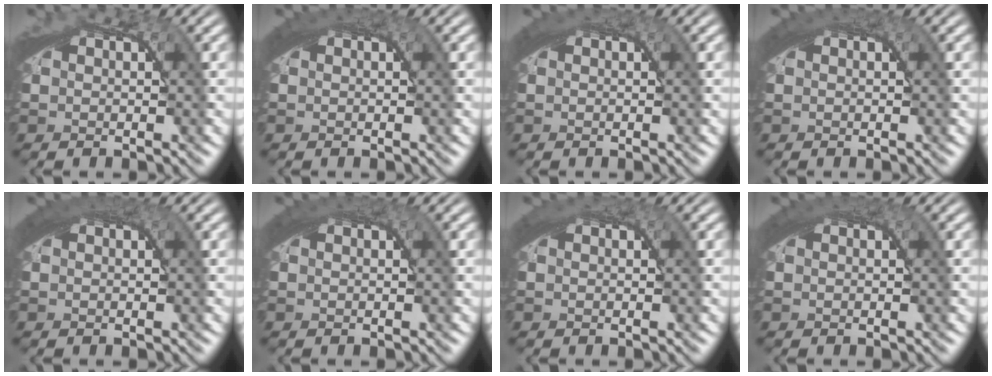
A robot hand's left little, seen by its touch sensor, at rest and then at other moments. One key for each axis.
{"total": 2.6, "fx": 1.3, "fy": 0.7, "fz": 2.2, "tx": -0.026, "ty": 0.012, "tz": 0.016}
{"total": 2.1, "fx": 1.1, "fy": 0.5, "fz": 1.7, "tx": -0.019, "ty": 0.009, "tz": 0.014}
{"total": 2.6, "fx": 1.3, "fy": 0.6, "fz": 2.1, "tx": -0.025, "ty": 0.012, "tz": 0.016}
{"total": 2.9, "fx": 1.4, "fy": 0.8, "fz": 2.4, "tx": -0.026, "ty": 0.014, "tz": 0.016}
{"total": 2.8, "fx": 1.4, "fy": 0.7, "fz": 2.3, "tx": -0.026, "ty": 0.013, "tz": 0.016}
{"total": 1.9, "fx": 1.0, "fy": 0.4, "fz": 1.5, "tx": -0.018, "ty": 0.008, "tz": 0.012}
{"total": 2.5, "fx": 1.3, "fy": 0.6, "fz": 2.0, "tx": -0.022, "ty": 0.012, "tz": 0.016}